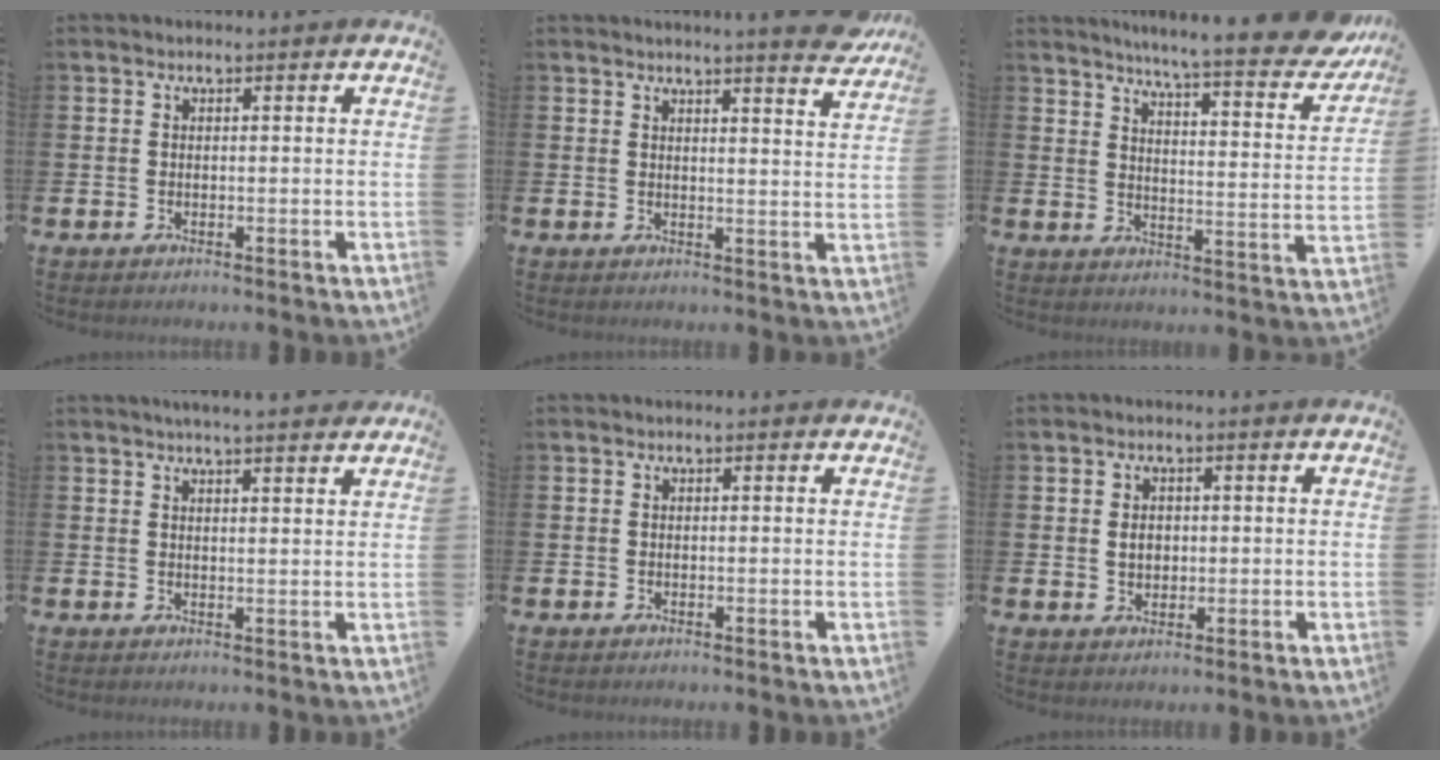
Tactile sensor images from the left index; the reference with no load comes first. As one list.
[{"total": 4.7, "force": [4.5, -0.6, 1.4], "torque": [-0.017, -0.028, 0.075]}, {"total": 7.3, "force": [6.6, 0.1, 3.3], "torque": [-0.065, -0.056, 0.104]}, {"total": 3.6, "force": [3.5, -0.3, 0.8], "torque": [-0.018, -0.013, 0.062]}, {"total": 0.0}, {"total": 2.3, "force": [0.3, 1.8, 1.3], "torque": [-0.010, 0.002, 0.000]}]